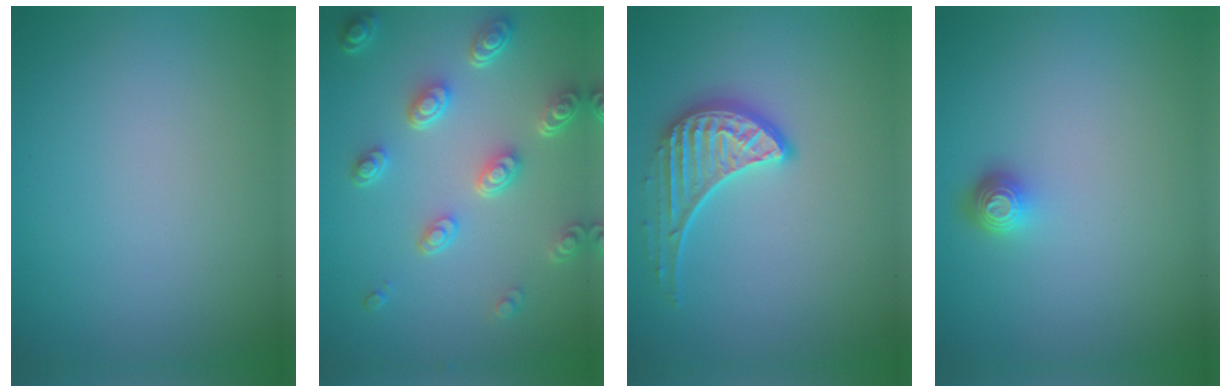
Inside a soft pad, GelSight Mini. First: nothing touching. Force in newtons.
{"total": 5.2, "press": 3.8, "slide": 3.5}
{"total": 3.5, "press": 3.0, "slide": 1.7}
{"total": 1.6, "press": 1.1, "slide": 1.0}